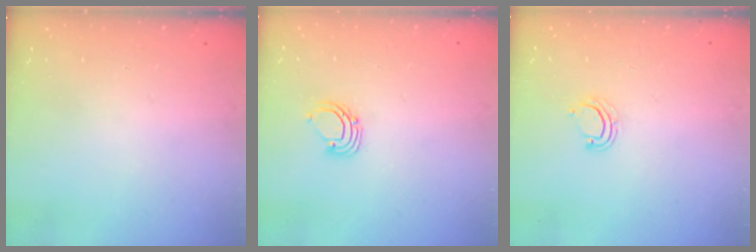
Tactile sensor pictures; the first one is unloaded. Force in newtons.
{"total": 2.6, "press": 2.6, "slide": 0.2}
{"total": 2.2, "press": 2.2, "slide": 0.1}